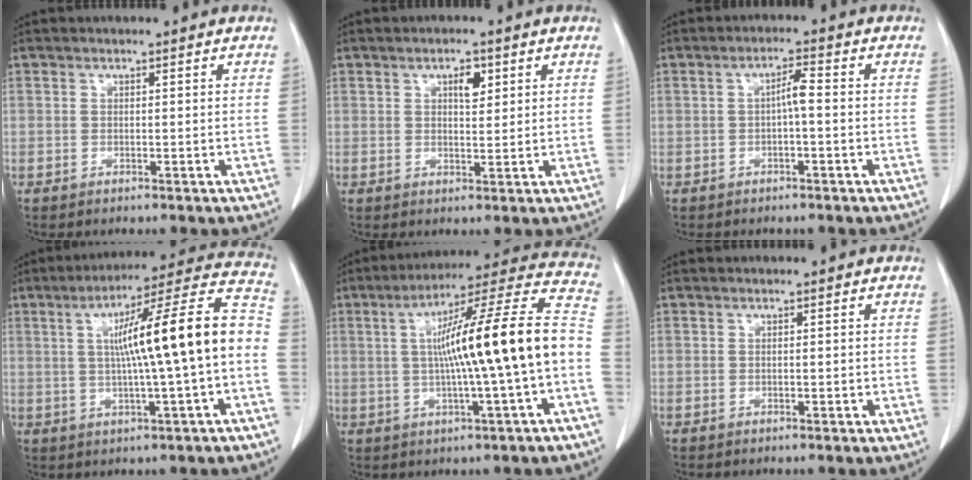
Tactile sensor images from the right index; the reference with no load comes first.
{"total": 3.8, "force": [1.6, 1.7, 2.9], "torque": [-0.051, 0.003, 0.028]}
{"total": 3.2, "force": [-0.1, 0.7, 3.1], "torque": [-0.059, 0.011, 0.001]}
{"total": 17.9, "force": [0.1, 0.8, 17.9], "torque": [-0.267, 0.036, 0.000]}
{"total": 20.4, "force": [-0.9, 0.6, 20.4], "torque": [-0.299, 0.038, -0.016]}
{"total": 0.9, "force": [-0.1, 0.5, 0.7], "torque": [-0.022, 0.003, 0.001]}